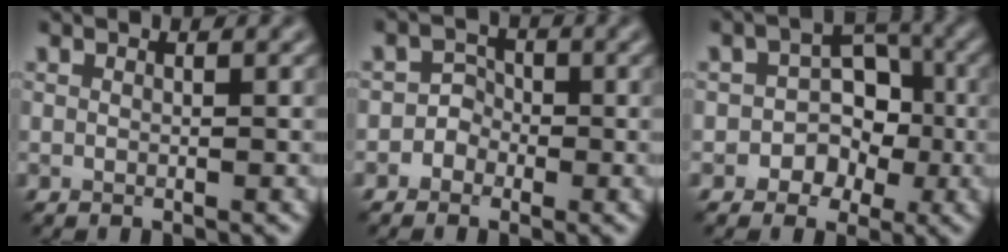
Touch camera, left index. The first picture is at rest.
{"total": 2.3, "force": [-0.8, 2.1, 0.3], "torque": [0.026, 0.014, -0.029]}
{"total": 4.4, "force": [-1.1, 3.6, 2.3], "torque": [0.007, 0.008, -0.027]}